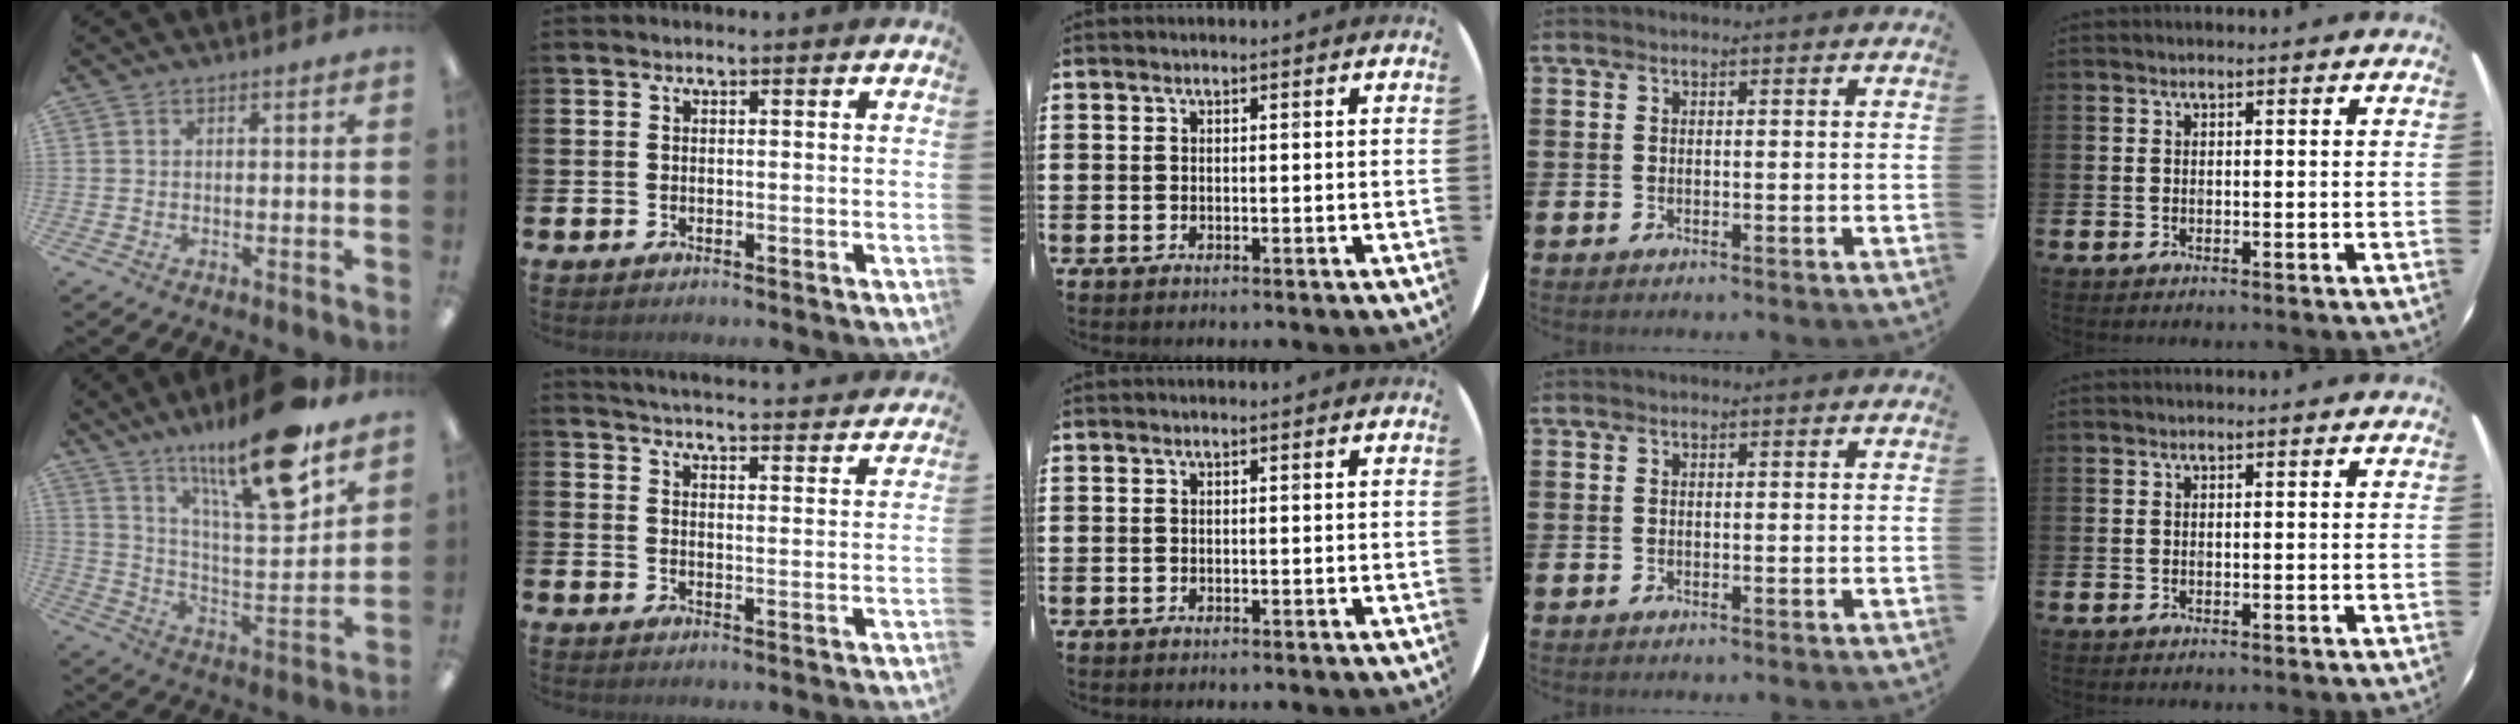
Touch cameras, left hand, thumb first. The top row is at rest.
{"thumb": {"total": 20.8, "force": [14.8, 4.3, 14.0], "torque": [-0.232, -0.093, 0.238]}, "index": {"total": 4.7, "force": [4.7, 0.1, 0.3], "torque": [-0.019, -0.040, 0.081]}}